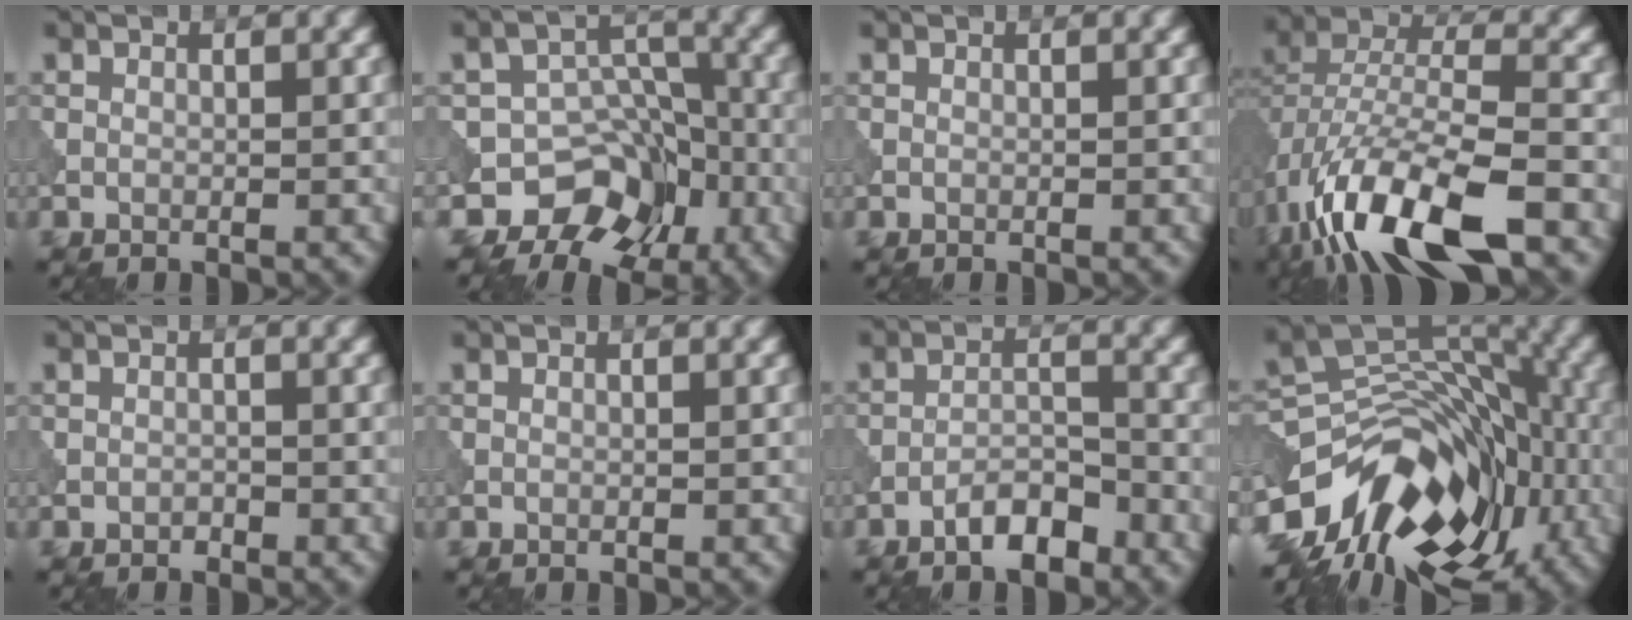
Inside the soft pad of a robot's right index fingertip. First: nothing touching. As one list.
[{"total": 8.0, "force": [-4.8, 5.9, 2.3], "torque": [-0.009, 0.007, -0.084]}, {"total": 0.0}, {"total": 13.4, "force": [-7.3, 4.9, 10.1], "torque": [-0.202, -0.007, -0.135]}, {"total": 0.5, "force": [-0.4, 0.3, 0.2], "torque": [-0.002, -0.001, -0.007]}, {"total": 0.0}, {"total": 3.4, "force": [-2.5, 1.1, 2.0], "torque": [-0.030, 0.012, -0.048]}, {"total": 14.6, "force": [-7.0, 9.2, 8.9], "torque": [-0.175, 0.004, -0.119]}]